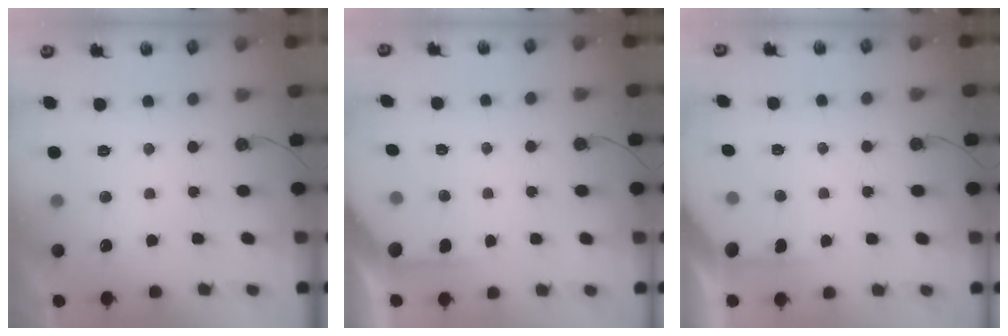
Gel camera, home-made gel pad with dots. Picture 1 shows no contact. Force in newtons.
{"total": 2.4, "press": 2.4, "slide": 0.3}
{"total": 1.5, "press": 1.5, "slide": 0.2}